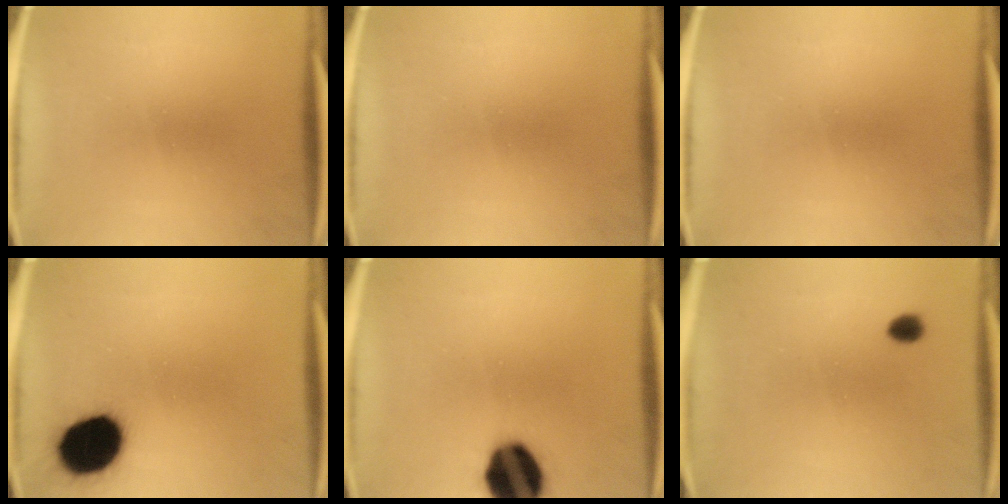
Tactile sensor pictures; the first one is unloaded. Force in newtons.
{"total": 0.0}
{"total": 0.0}
{"total": 16.6}
{"total": 16.3}
{"total": 2.1}